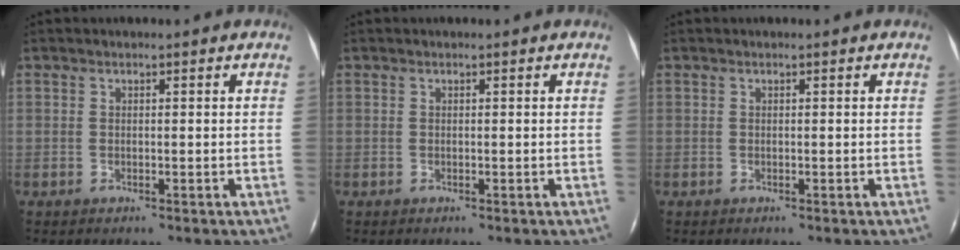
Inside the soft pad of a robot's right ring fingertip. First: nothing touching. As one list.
[{"total": 0.0}, {"total": 0.0}]